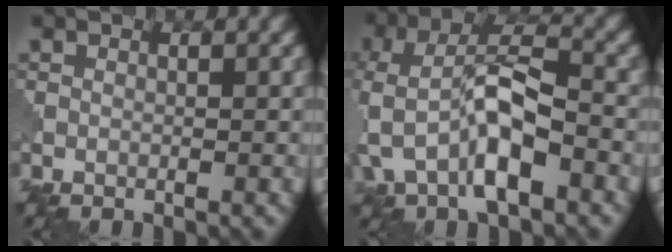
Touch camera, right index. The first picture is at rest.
{"total": 8.2, "force": [-2.8, 4.0, 6.6], "torque": [-0.136, 0.012, -0.060]}